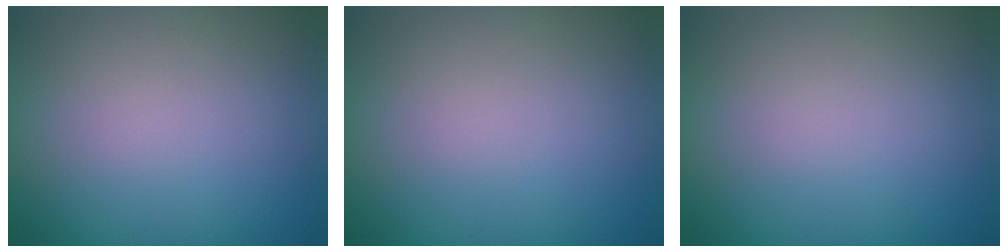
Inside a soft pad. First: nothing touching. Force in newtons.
{"total": 0.0}
{"total": 0.0}